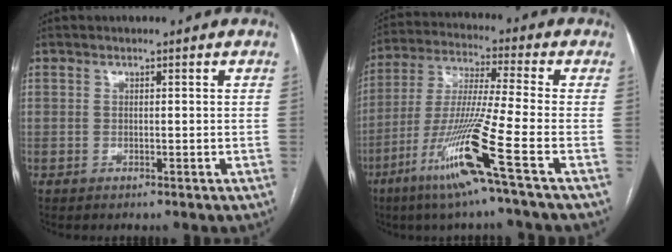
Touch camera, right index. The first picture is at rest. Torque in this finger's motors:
{"motor_torque": [1.73, -0.41, 1.05, 0.21]}